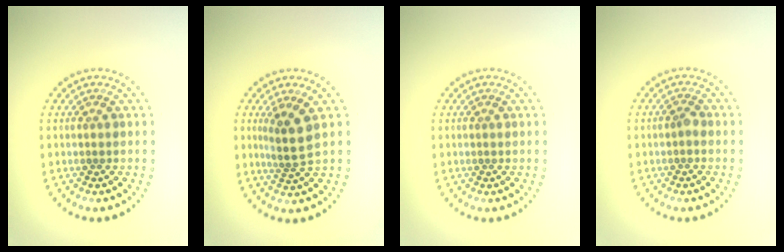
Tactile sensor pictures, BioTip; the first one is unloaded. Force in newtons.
{"total": 2.8, "press": 2.3, "slide": 1.6}
{"total": 0.0}
{"total": 0.6, "press": 0.5, "slide": 0.3}